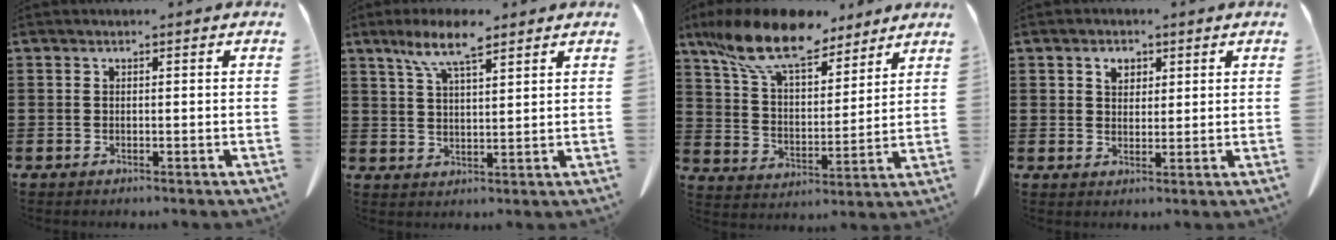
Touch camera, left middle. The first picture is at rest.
{"total": 8.0, "force": [5.4, 1.9, 5.7], "torque": [-0.122, -0.002, 0.095]}
{"total": 12.8, "force": [10.2, 3.8, 6.7], "torque": [-0.167, -0.038, 0.187]}
{"total": 2.7, "force": [1.5, 1.9, 1.3], "torque": [-0.023, 0.003, 0.026]}